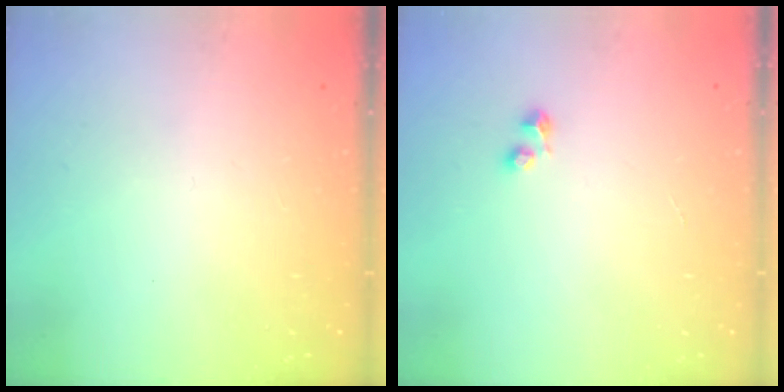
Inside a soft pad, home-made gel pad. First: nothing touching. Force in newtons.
{"total": 2.4, "press": 2.4, "slide": 0.4}